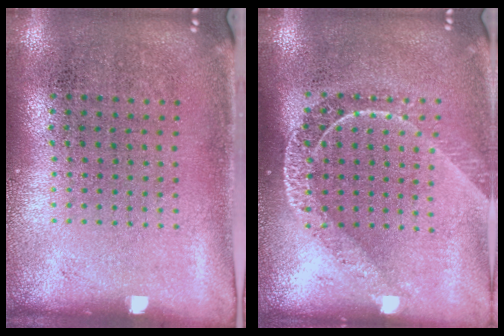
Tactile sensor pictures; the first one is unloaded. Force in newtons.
{"total": 1.6, "press": 1.5, "slide": 0.7}